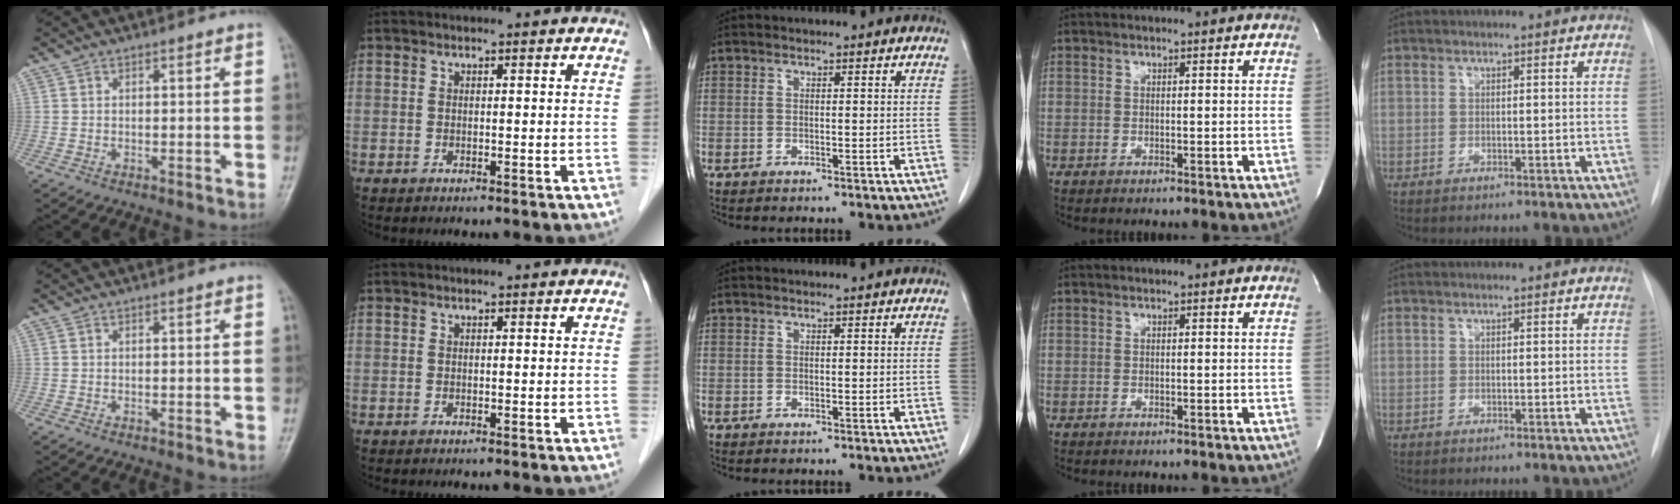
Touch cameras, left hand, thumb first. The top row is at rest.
{}